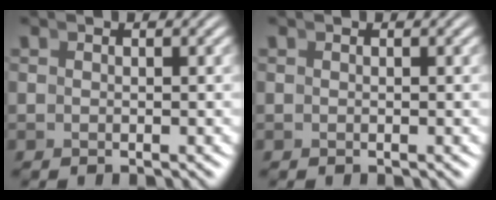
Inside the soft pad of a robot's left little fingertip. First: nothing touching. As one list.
[{"total": 0.0}]